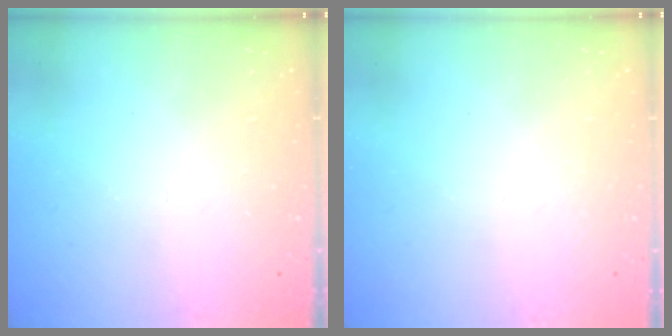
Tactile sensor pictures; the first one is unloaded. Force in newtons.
{"total": 0.0}